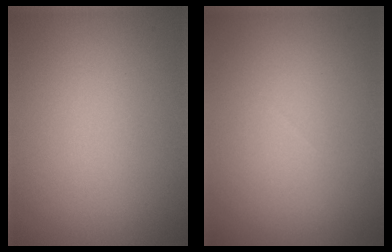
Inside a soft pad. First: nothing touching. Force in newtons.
{"total": 0.0}